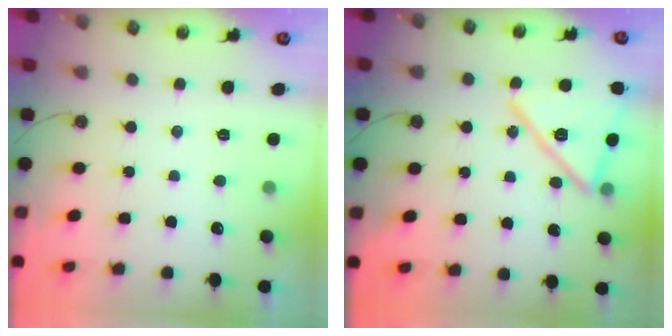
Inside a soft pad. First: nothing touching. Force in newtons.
{"total": 16.4, "press": 16.4, "slide": 0.7}